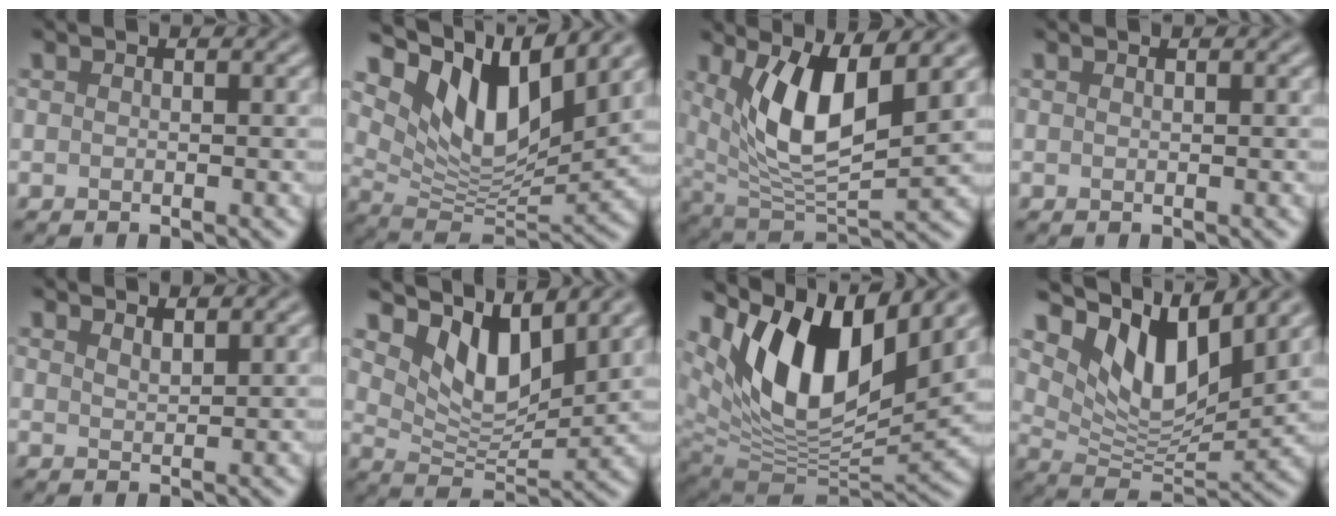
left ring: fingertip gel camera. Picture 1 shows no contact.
{"total": 10.0, "force": [5.8, 4.2, 7.1], "torque": [-0.122, -0.007, 0.109]}
{"total": 8.0, "force": [2.8, 3.0, 6.9], "torque": [-0.135, -0.019, 0.054]}
{"total": 0.0}
{"total": 1.4, "force": [1.4, 0.2, 0.4], "torque": [-0.003, 0.001, 0.023]}
{"total": 6.6, "force": [4.2, 2.9, 4.2], "torque": [-0.082, -0.009, 0.070]}
{"total": 13.7, "force": [6.6, 6.2, 10.3], "torque": [-0.185, 0.000, 0.126]}
{"total": 8.9, "force": [5.2, 3.8, 6.1], "torque": [-0.111, -0.007, 0.096]}